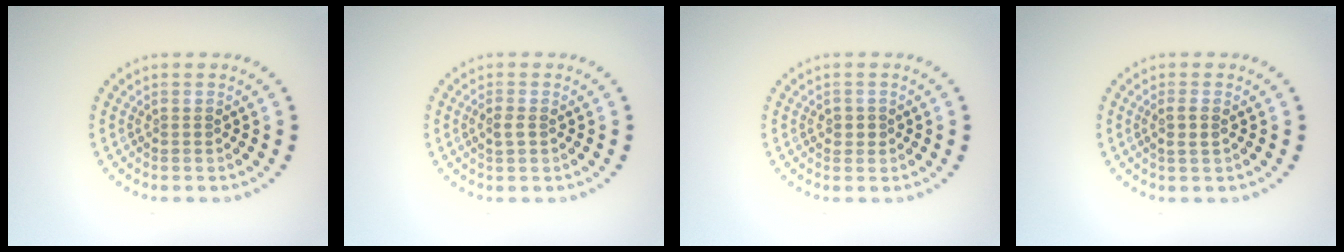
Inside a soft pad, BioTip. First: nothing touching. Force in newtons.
{"total": 1.2, "press": 1.2, "slide": 0.2}
{"total": 1.0, "press": 1.0, "slide": 0.4}
{"total": 1.2, "press": 1.1, "slide": 0.5}